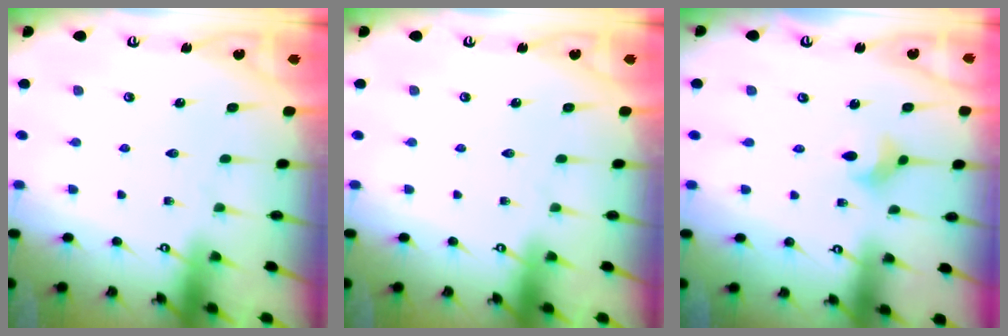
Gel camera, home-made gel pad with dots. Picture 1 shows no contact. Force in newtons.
{"total": 0.0}
{"total": 3.8, "press": 3.8, "slide": 0.1}